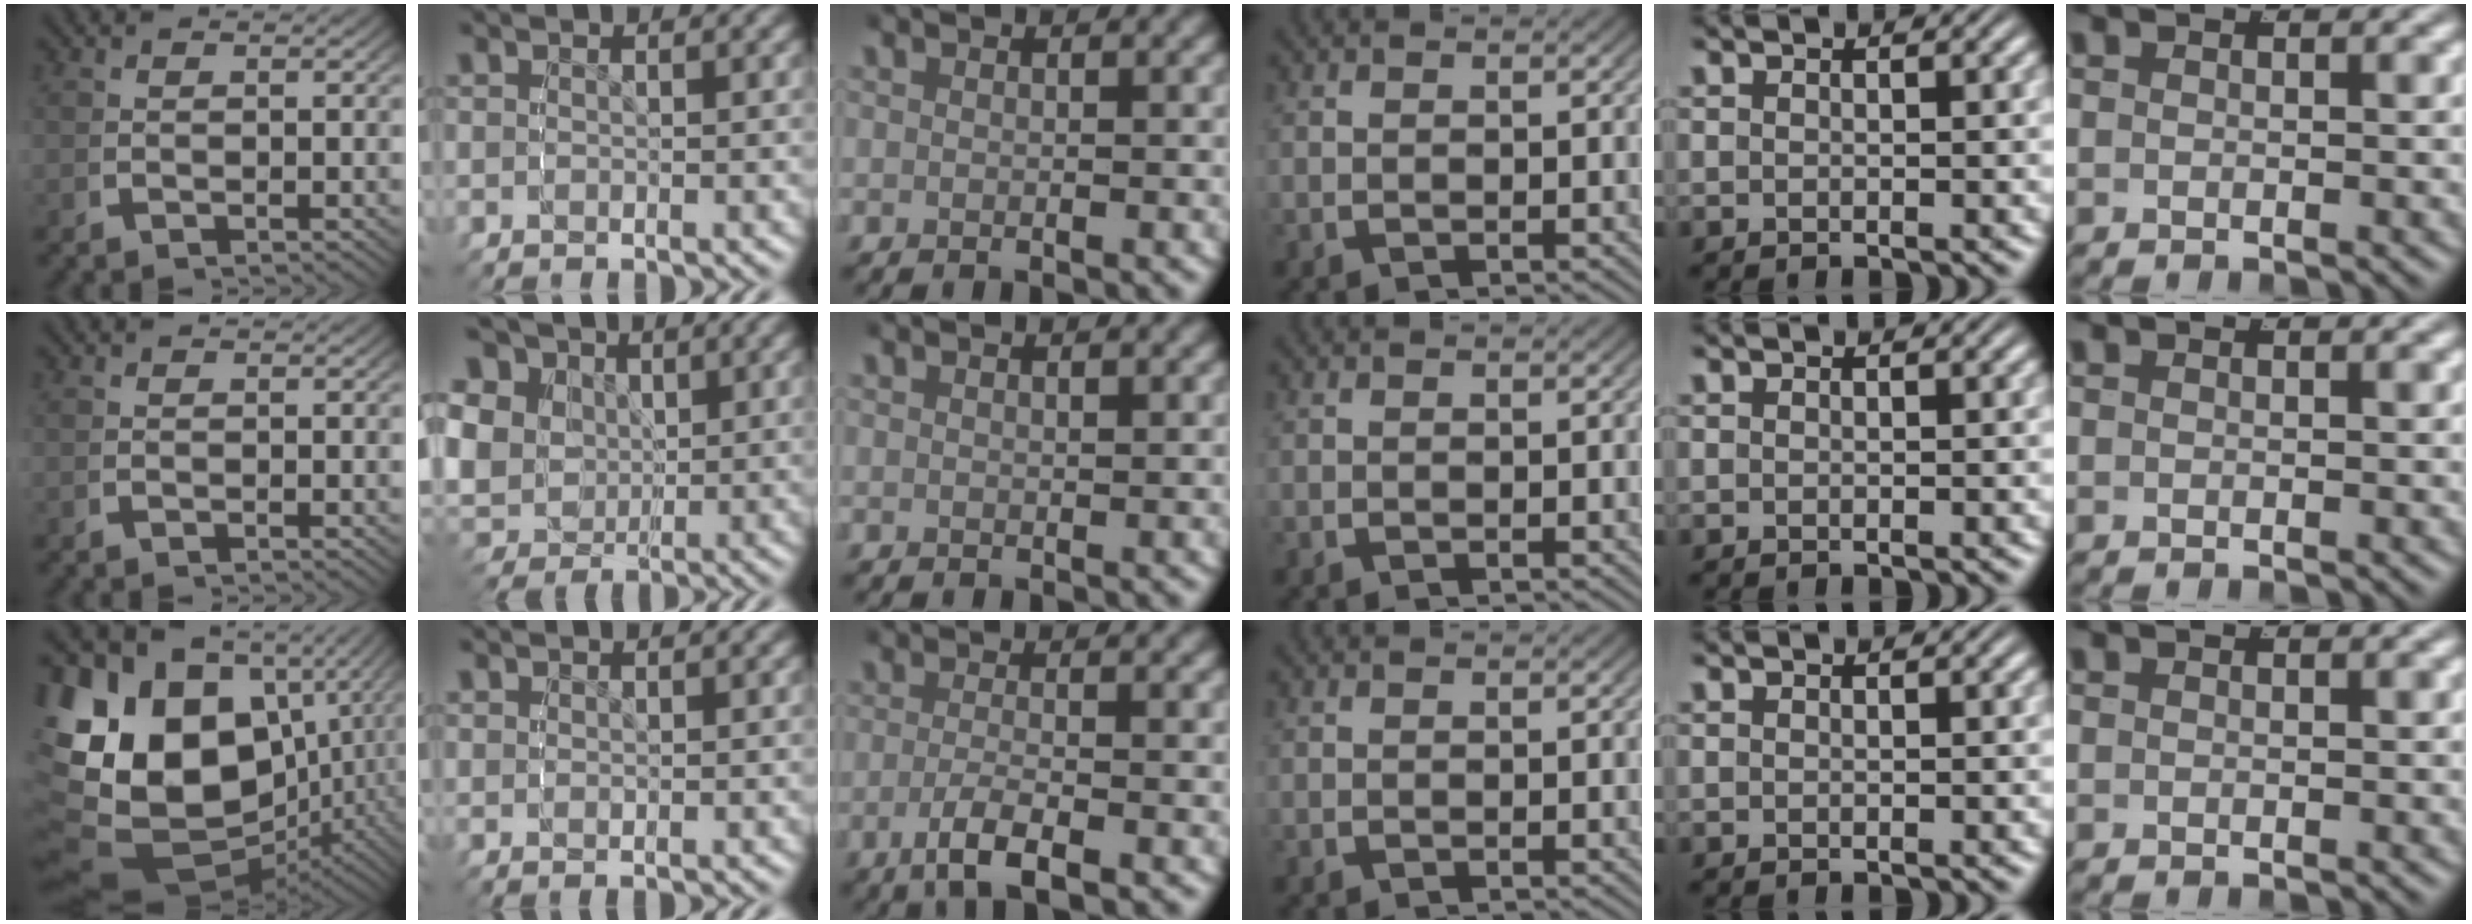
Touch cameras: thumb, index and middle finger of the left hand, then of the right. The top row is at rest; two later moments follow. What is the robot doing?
{"motion": "grasp_and_lifting", "object": "cloth"}